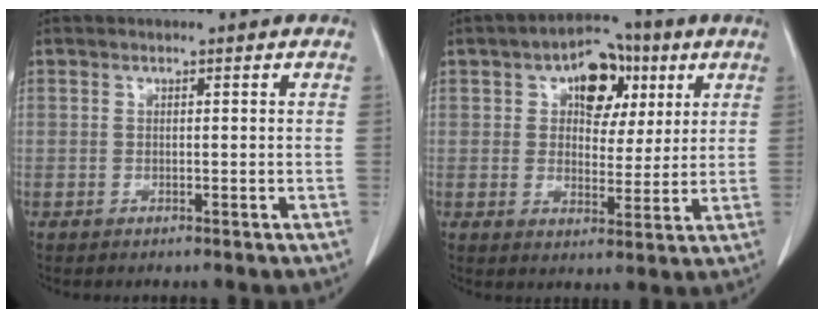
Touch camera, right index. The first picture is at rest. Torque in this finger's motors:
{"motor_torque": [0.46, 0.67, 0.18, 0.06]}